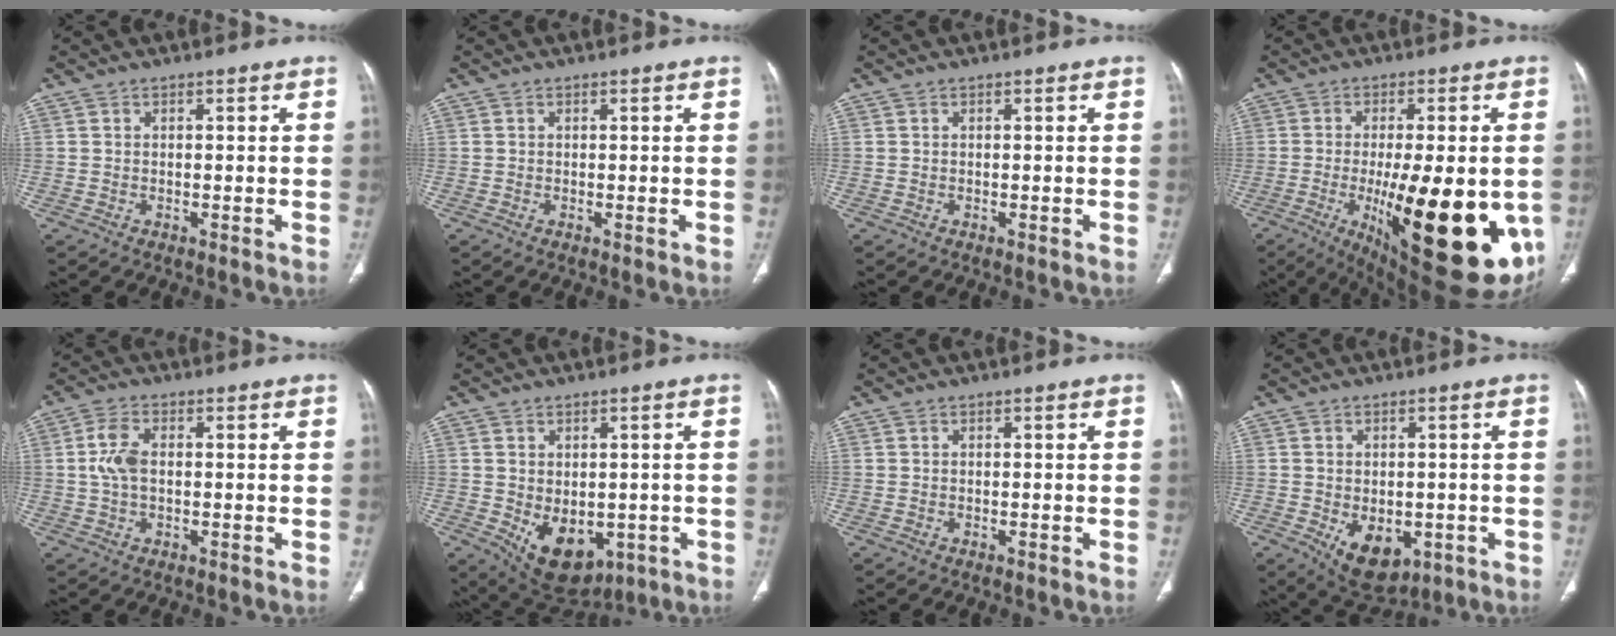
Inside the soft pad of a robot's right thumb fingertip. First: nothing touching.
{"total": 0.0}
{"total": 0.0}
{"total": 26.7, "force": [-6.1, 9.0, 24.4], "torque": [-0.294, -0.034, -0.062]}
{"total": 5.0, "force": [0.2, 2.7, 4.2], "torque": [-0.101, 0.009, 0.001]}
{"total": 11.4, "force": [-2.9, 7.6, 7.9], "torque": [-0.092, -0.009, -0.017]}
{"total": 0.0}
{"total": 9.3, "force": [-2.9, 6.0, 6.5], "torque": [-0.077, -0.003, -0.025]}